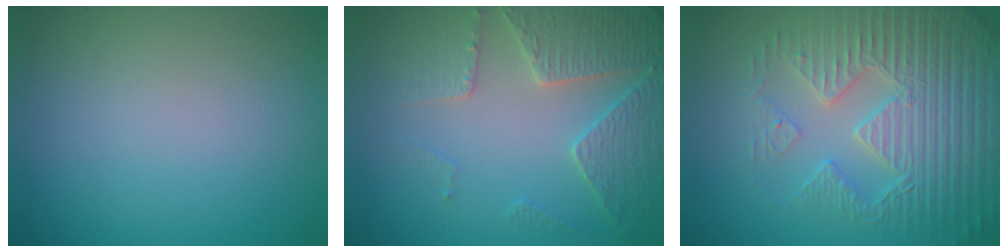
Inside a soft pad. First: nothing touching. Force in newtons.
{"total": 4.3, "press": 4.3, "slide": 0.6}
{"total": 6.6, "press": 5.5, "slide": 3.6}